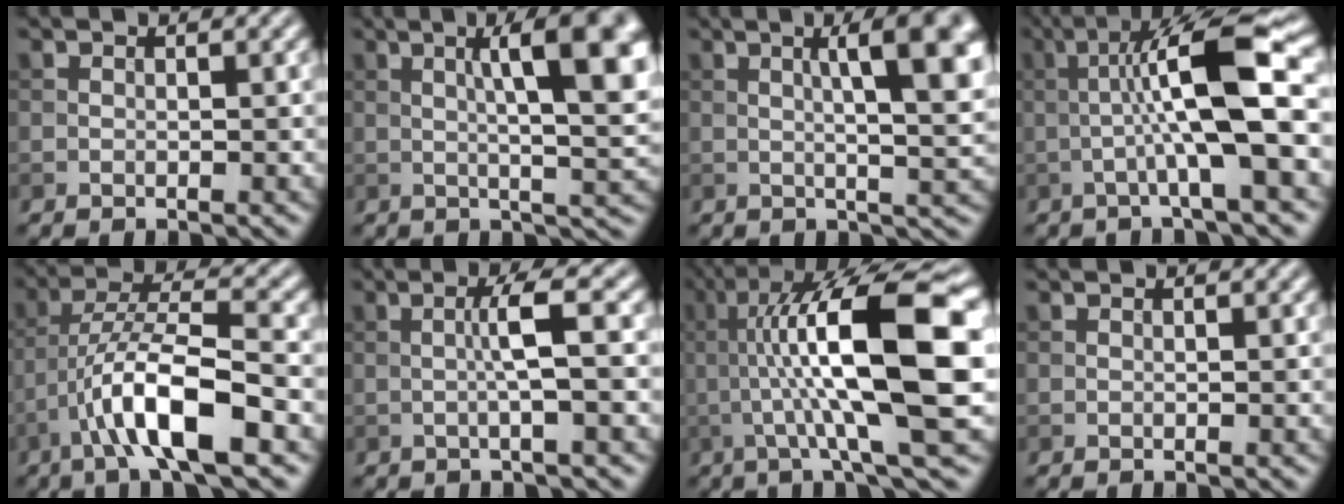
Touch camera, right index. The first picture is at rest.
{"total": 10.5, "force": [2.3, 2.7, 9.9], "torque": [-0.126, 0.011, 0.031]}
{"total": 9.3, "force": [2.1, 2.5, 8.7], "torque": [-0.099, 0.014, 0.030]}
{"total": 9.6, "force": [-0.3, 1.2, 9.5], "torque": [-0.142, 0.021, -0.011]}
{"total": 8.7, "force": [-4.1, 2.0, 7.4], "torque": [-0.130, 0.015, -0.078]}
{"total": 3.3, "force": [0.0, 0.3, 3.3], "torque": [-0.059, 0.007, -0.006]}
{"total": 13.9, "force": [0.7, 2.7, 13.6], "torque": [-0.207, 0.024, 0.014]}
{"total": 0.0}